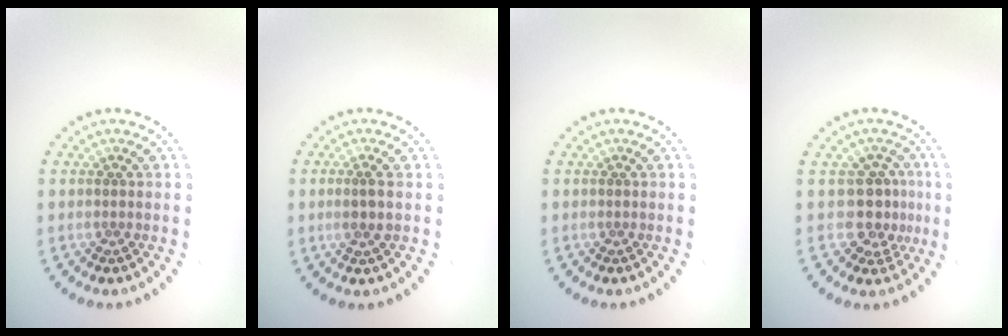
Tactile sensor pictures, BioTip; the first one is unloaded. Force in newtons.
{"total": 1.5, "press": 1.4, "slide": 0.6}
{"total": 0.0}
{"total": 3.0, "press": 2.4, "slide": 1.7}